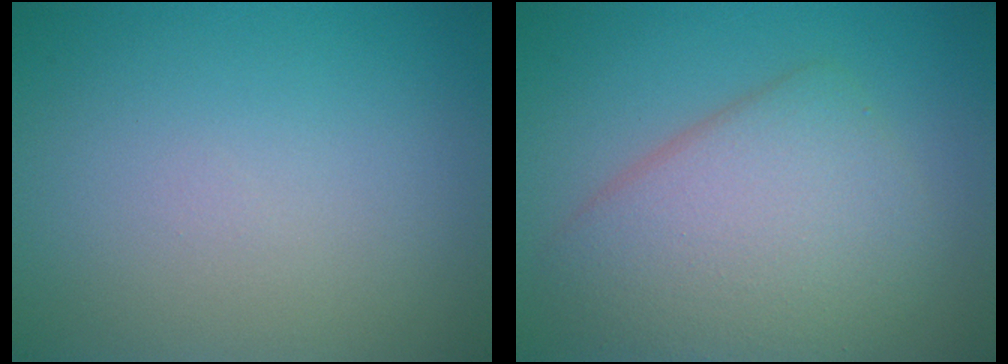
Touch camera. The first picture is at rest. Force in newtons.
{"total": 6.6, "press": 6.6, "slide": 0.1}